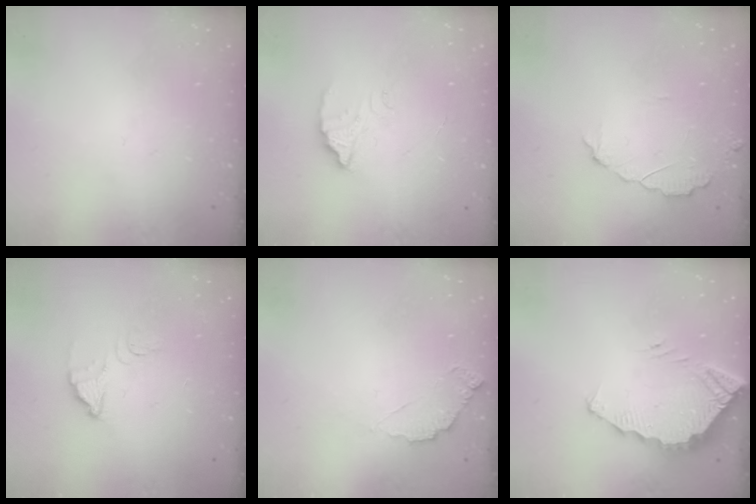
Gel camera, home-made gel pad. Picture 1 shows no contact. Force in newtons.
{"total": 2.9, "press": 2.9, "slide": 0.1}
{"total": 3.7, "press": 3.7, "slide": 0.4}
{"total": 2.5, "press": 2.5, "slide": 0.2}
{"total": 3.7, "press": 3.7, "slide": 0.3}
{"total": 4.0, "press": 3.9, "slide": 0.3}